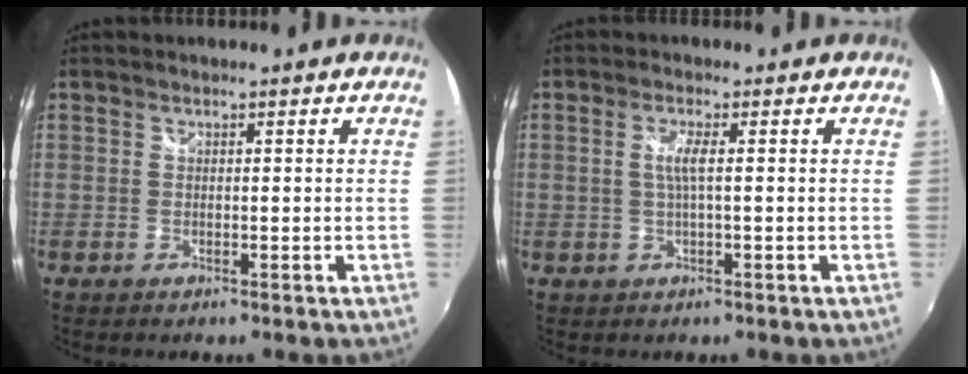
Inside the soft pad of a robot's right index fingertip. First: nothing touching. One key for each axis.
{"total": 2.7, "fx": 0.1, "fy": -0.1, "fz": 2.7, "tx": -0.054, "ty": -0.001, "tz": 0.000}